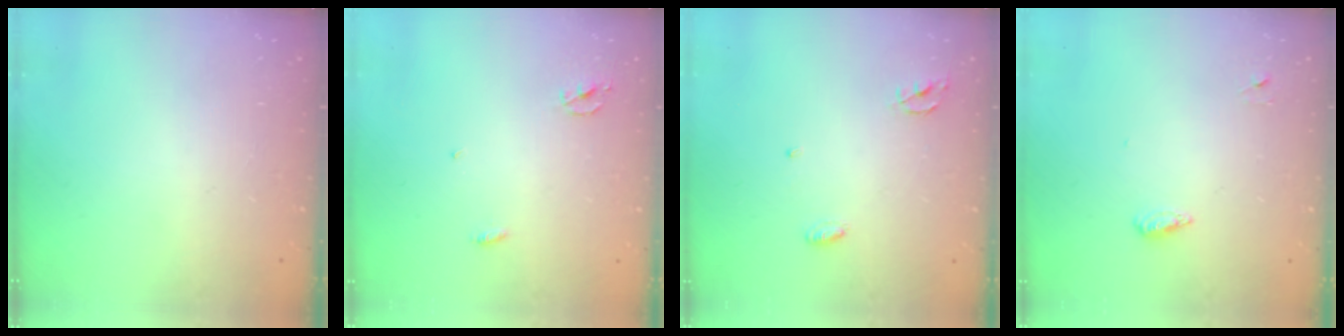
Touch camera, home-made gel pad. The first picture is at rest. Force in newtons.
{"total": 2.5, "press": 2.5, "slide": 0.1}
{"total": 3.9, "press": 3.9, "slide": 0.2}
{"total": 4.6, "press": 4.4, "slide": 1.0}